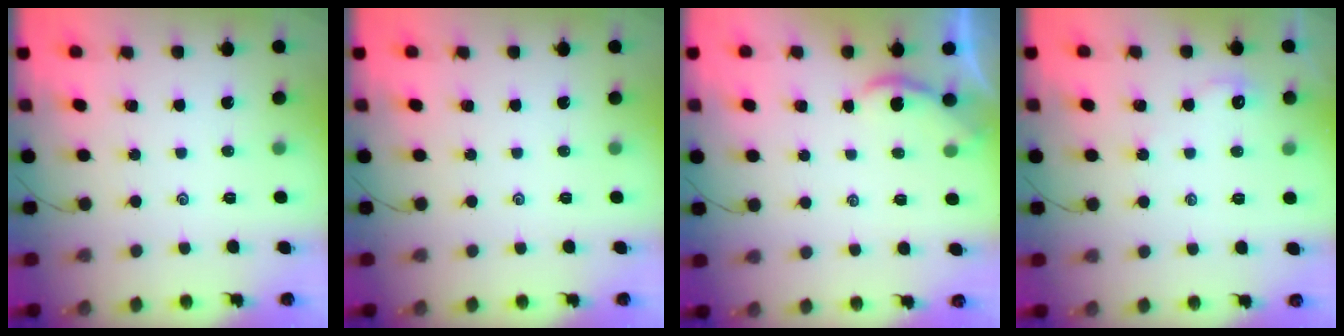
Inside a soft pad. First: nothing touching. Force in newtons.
{"total": 0.0}
{"total": 1.2, "press": 1.1, "slide": 0.1}
{"total": 1.8, "press": 1.8, "slide": 0.3}